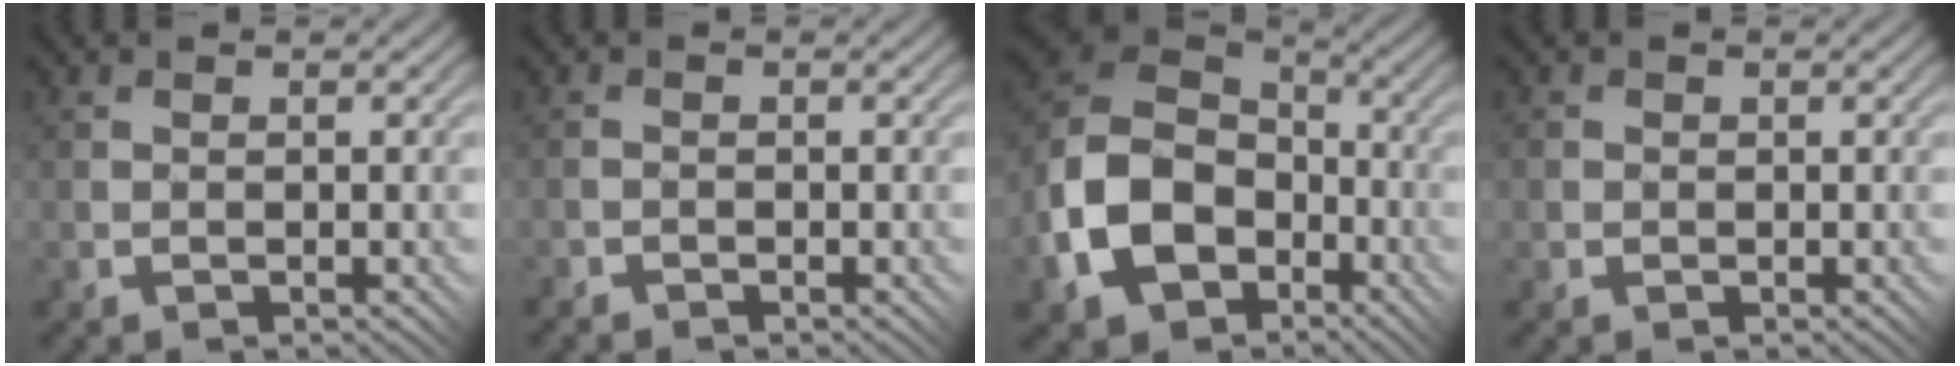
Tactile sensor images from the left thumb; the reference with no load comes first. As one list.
[{"total": 0.8, "force": [-0.7, 0.0, -0.4], "torque": [0.008, 0.003, -0.015]}, {"total": 13.5, "force": [-4.5, 10.0, 8.0], "torque": [-0.200, -0.026, -0.092]}, {"total": 1.3, "force": [0.2, 1.3, -0.1], "torque": [0.003, 0.002, -0.002]}]